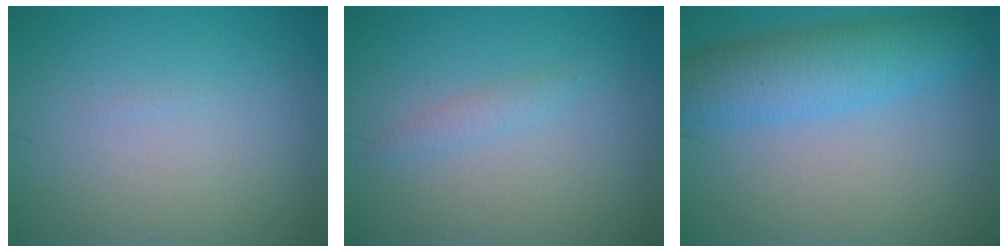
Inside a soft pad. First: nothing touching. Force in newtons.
{"total": 1.1, "press": 1.1, "slide": 0.1}
{"total": 5.6, "press": 5.6, "slide": 0.2}